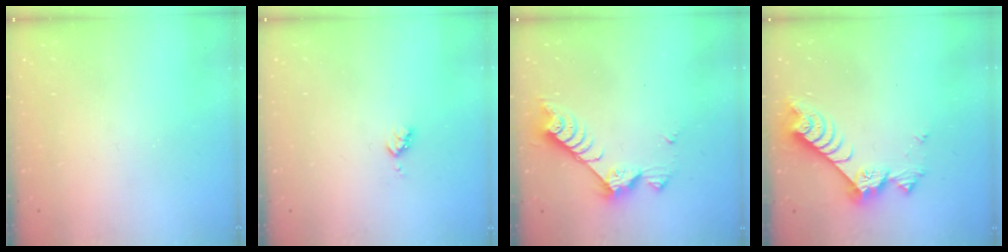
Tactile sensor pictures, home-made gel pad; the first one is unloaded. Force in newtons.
{"total": 3.2, "press": 3.2, "slide": 0.4}
{"total": 7.6, "press": 7.6, "slide": 0.6}
{"total": 8.7, "press": 8.7, "slide": 0.4}